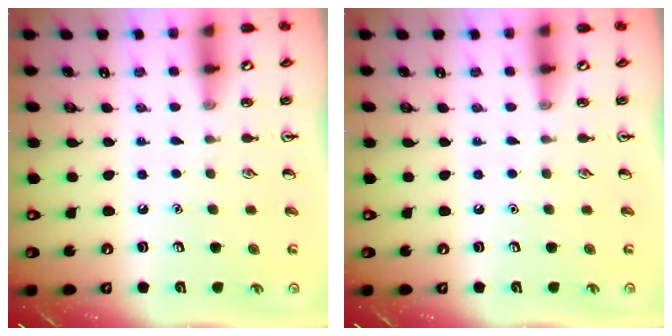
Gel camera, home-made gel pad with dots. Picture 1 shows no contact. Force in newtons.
{"total": 0.0}